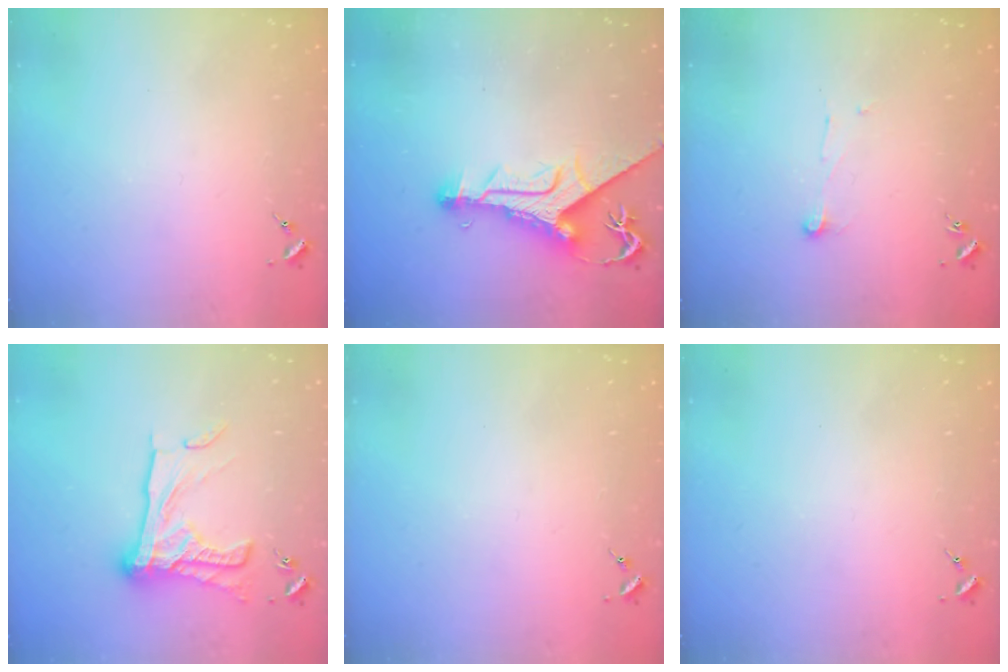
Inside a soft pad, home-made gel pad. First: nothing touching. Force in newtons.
{"total": 12.1, "press": 12.0, "slide": 1.2}
{"total": 5.9, "press": 5.9, "slide": 0.4}
{"total": 20.0, "press": 20.0, "slide": 1.5}
{"total": 0.0}
{"total": 0.0}